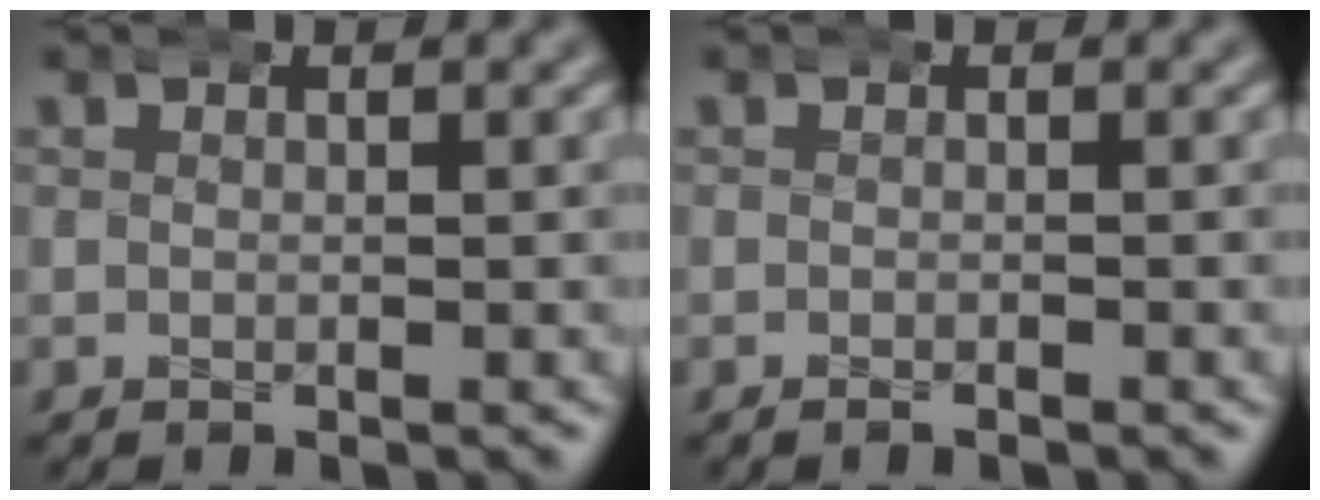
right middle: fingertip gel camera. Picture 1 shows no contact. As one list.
[{"total": 0.9, "force": [-0.8, 0.1, 0.4], "torque": [-0.005, -0.002, -0.013]}]